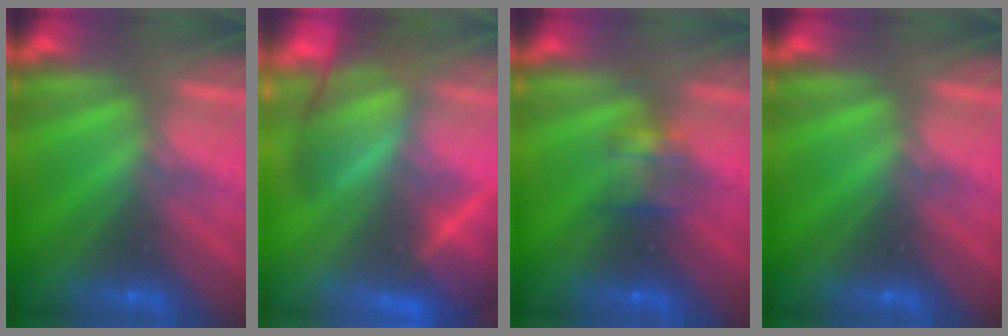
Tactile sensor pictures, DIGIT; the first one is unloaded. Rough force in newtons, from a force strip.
{"total": 7.3}
{"total": 2.8}
{"total": 0.0}